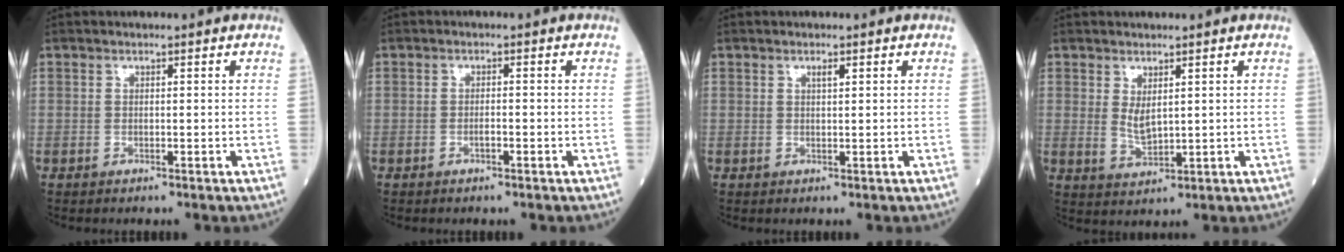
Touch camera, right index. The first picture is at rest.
{"total": 1.1, "force": [-0.6, 0.1, 1.0], "torque": [-0.014, 0.002, -0.012]}
{"total": 0.9, "force": [0.5, 0.2, 0.7], "torque": [-0.013, -0.002, 0.009]}
{"total": 2.9, "force": [1.0, 1.2, 2.5], "torque": [-0.049, -0.005, 0.027]}